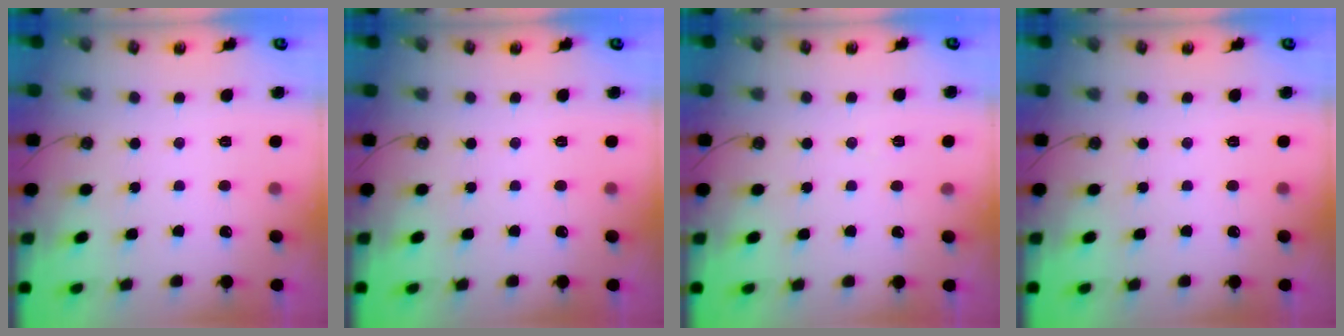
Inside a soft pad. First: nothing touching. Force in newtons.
{"total": 0.0}
{"total": 5.9, "press": 4.0, "slide": 4.3}
{"total": 0.0}